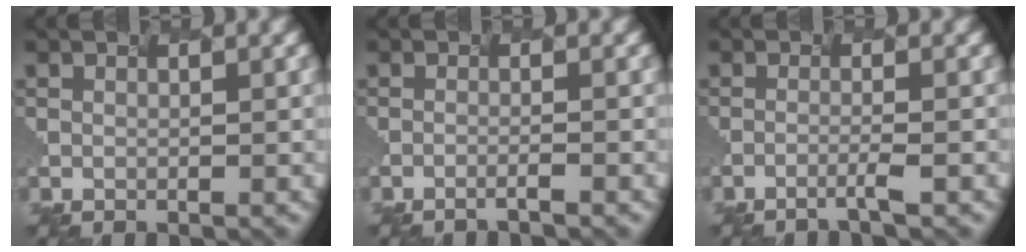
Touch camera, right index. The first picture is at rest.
{"total": 1.5, "force": [-1.3, -0.6, 0.0], "torque": [-0.005, -0.010, -0.002]}
{"total": 1.8, "force": [-1.5, -0.8, 0.4], "torque": [-0.023, -0.010, -0.007]}